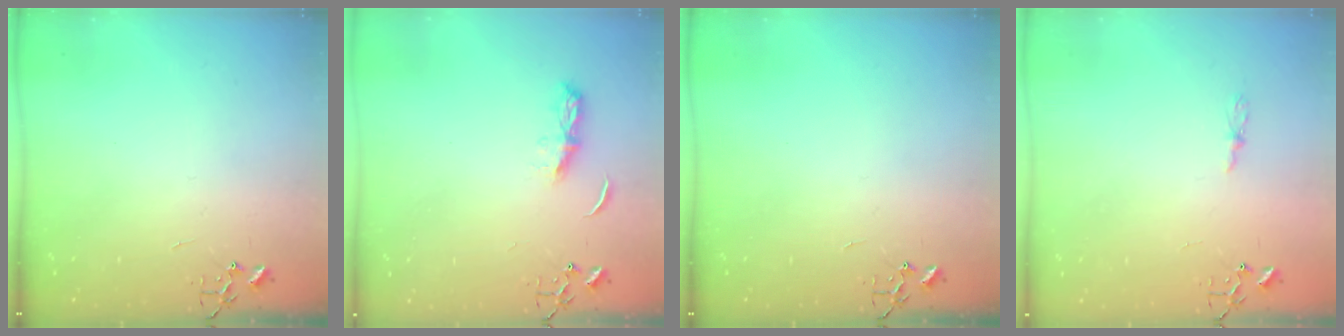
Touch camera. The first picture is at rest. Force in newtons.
{"total": 6.1, "press": 6.0, "slide": 0.7}
{"total": 0.0}
{"total": 4.4, "press": 4.3, "slide": 0.5}